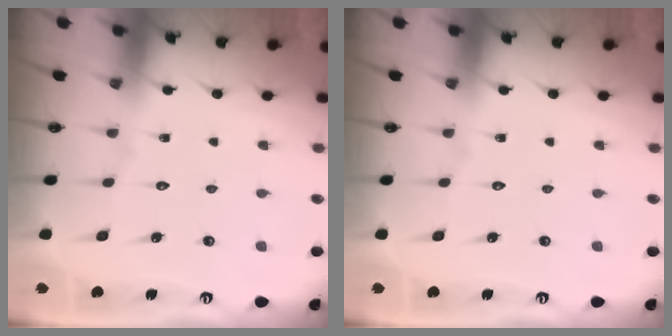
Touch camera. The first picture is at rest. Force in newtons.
{"total": 0.0}